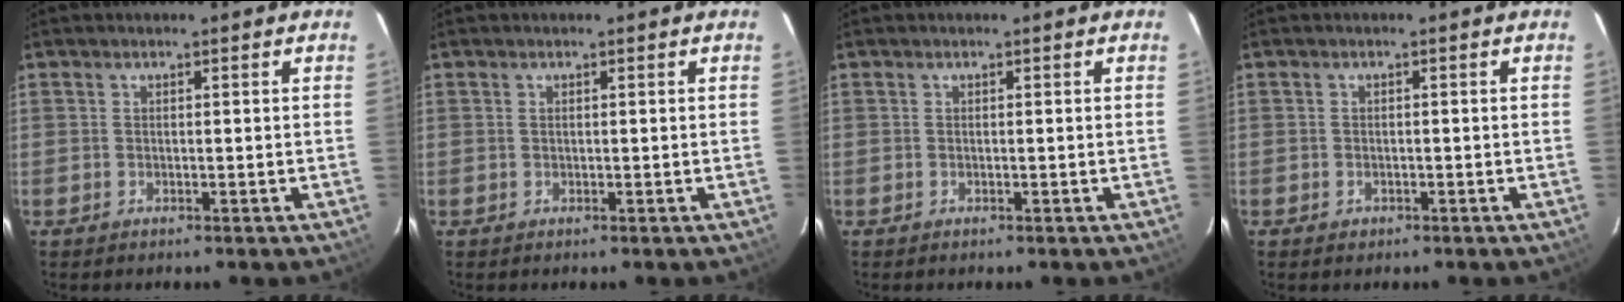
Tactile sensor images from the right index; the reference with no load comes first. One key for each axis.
{"total": 0.0}
{"total": 0.0}
{"total": 1.5, "fx": -0.8, "fy": 1.2, "fz": 0.4, "tx": -0.007, "ty": 0.000, "tz": -0.008}